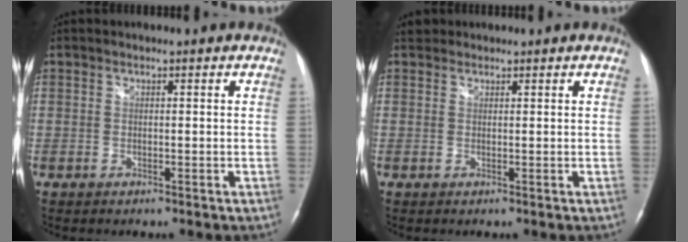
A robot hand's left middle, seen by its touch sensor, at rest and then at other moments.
{"total": 1.4, "force": [1.1, 0.9, -0.1], "torque": [0.004, 0.014, 0.015]}